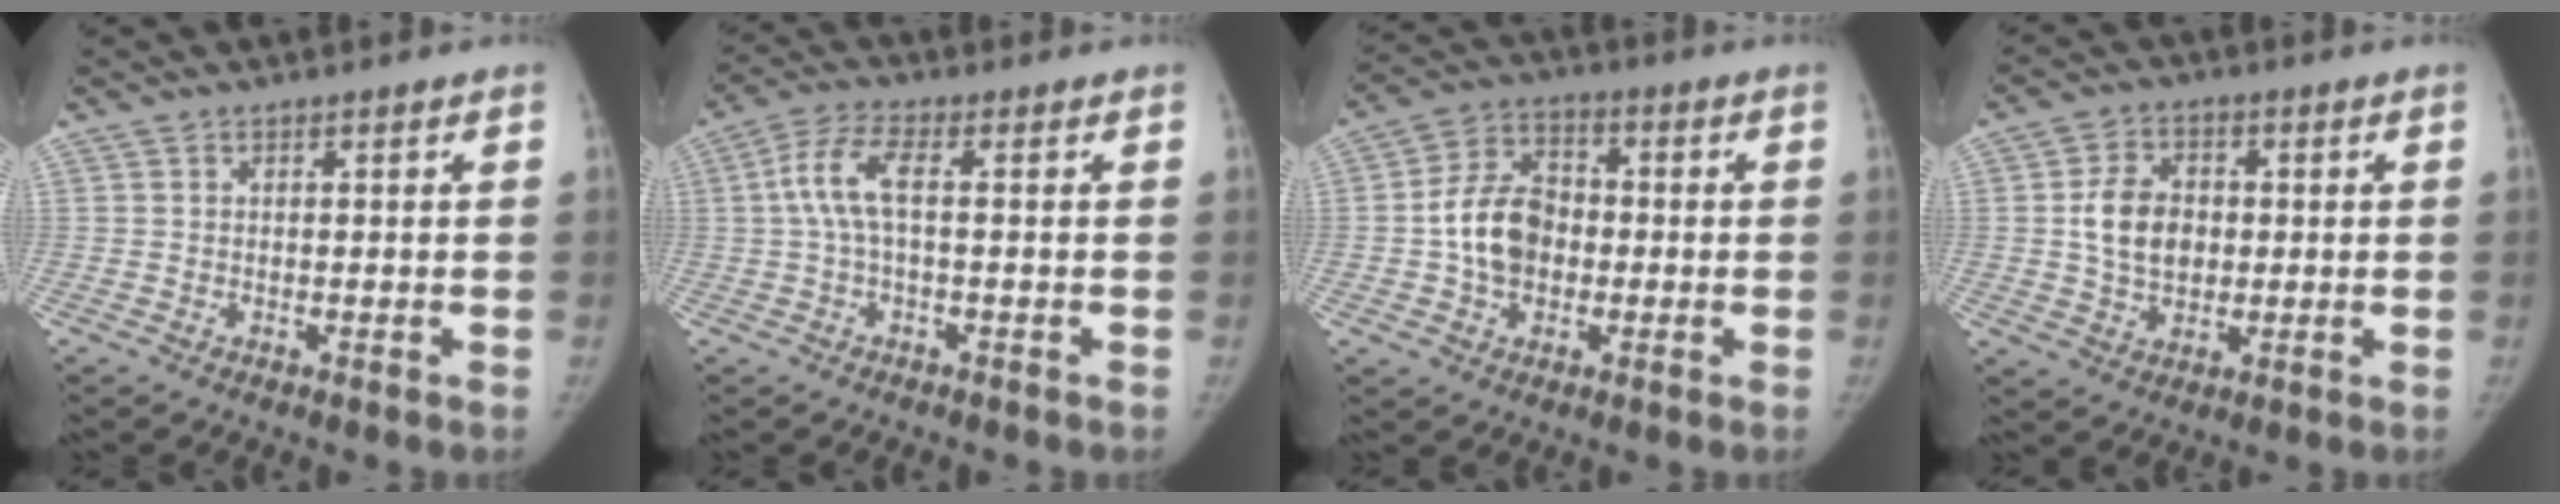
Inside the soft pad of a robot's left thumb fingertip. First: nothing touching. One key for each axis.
{"total": 6.5, "fx": 0.3, "fy": 2.1, "fz": 6.1, "tx": -0.146, "ty": 0.021, "tz": 0.003}
{"total": 10.9, "fx": -1.1, "fy": 8.2, "fz": 7.0, "tx": -0.100, "ty": 0.027, "tz": -0.025}
{"total": 8.9, "fx": 0.6, "fy": 6.7, "fz": 5.9, "tx": -0.079, "ty": 0.005, "tz": 0.013}